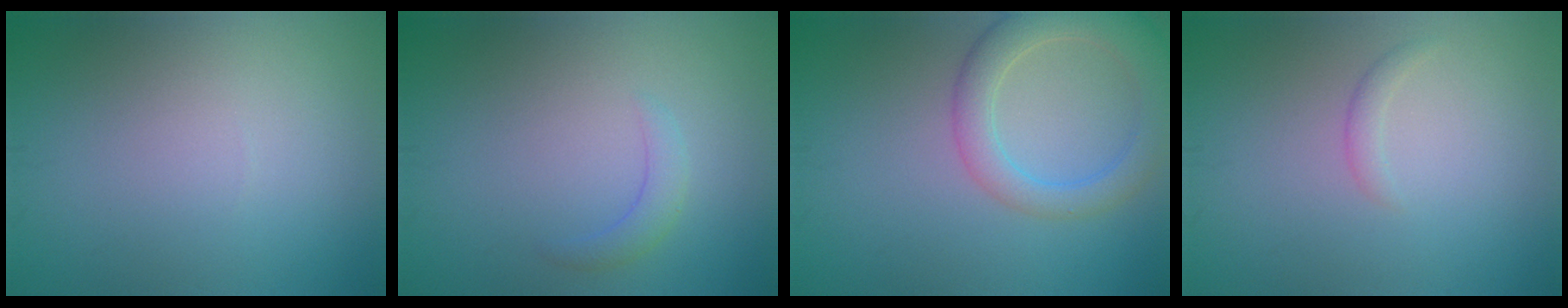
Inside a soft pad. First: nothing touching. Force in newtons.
{"total": 1.6, "press": 1.6, "slide": 0.2}
{"total": 5.0, "press": 5.0, "slide": 0.3}
{"total": 1.0, "press": 1.0, "slide": 0.1}